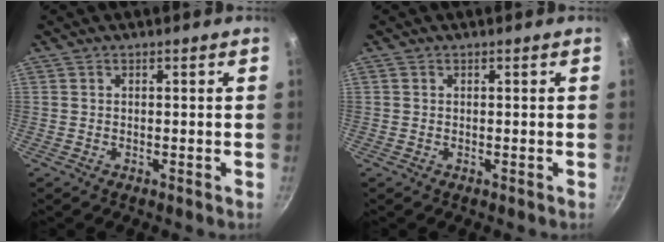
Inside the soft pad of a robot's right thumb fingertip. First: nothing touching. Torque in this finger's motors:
{"motor_torque": [0.33, 0.08, -0.16, 0.04, 0.04]}